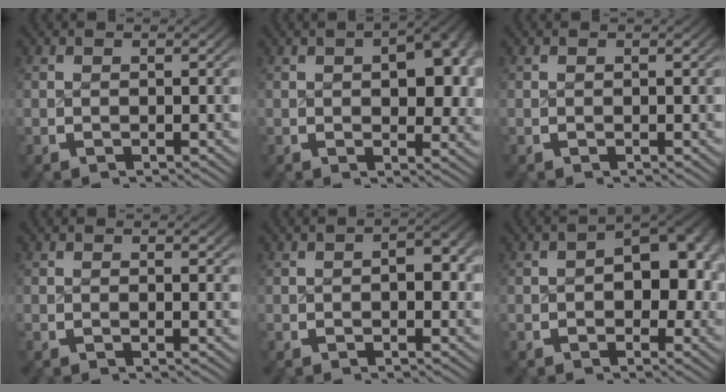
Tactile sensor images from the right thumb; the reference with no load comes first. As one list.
[{"total": 6.1, "force": [0.7, 3.3, 5.1], "torque": [-0.064, -0.013, 0.015]}, {"total": 0.0}, {"total": 0.6, "force": [0.4, 0.1, 0.3], "torque": [-0.003, -0.003, 0.006]}, {"total": 2.7, "force": [-0.1, 1.4, 2.2], "torque": [-0.033, -0.006, -0.002]}, {"total": 7.0, "force": [-0.3, 4.2, 5.5], "torque": [-0.077, -0.022, 0.004]}]